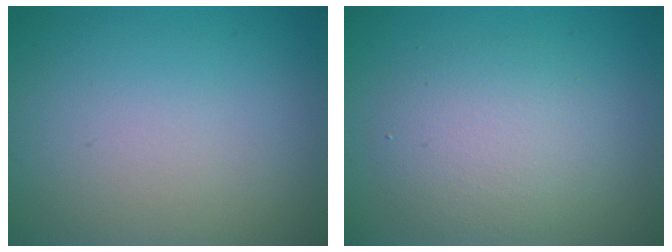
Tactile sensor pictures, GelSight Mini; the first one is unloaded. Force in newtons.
{"total": 3.9, "press": 3.9, "slide": 0.2}